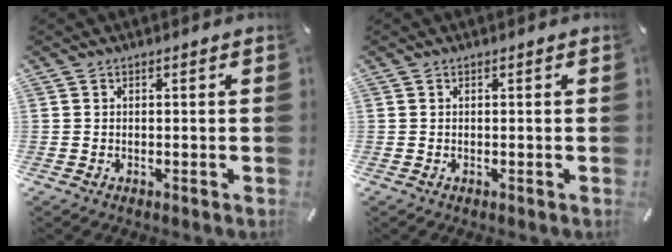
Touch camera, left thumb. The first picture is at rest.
{"total": 0.0}